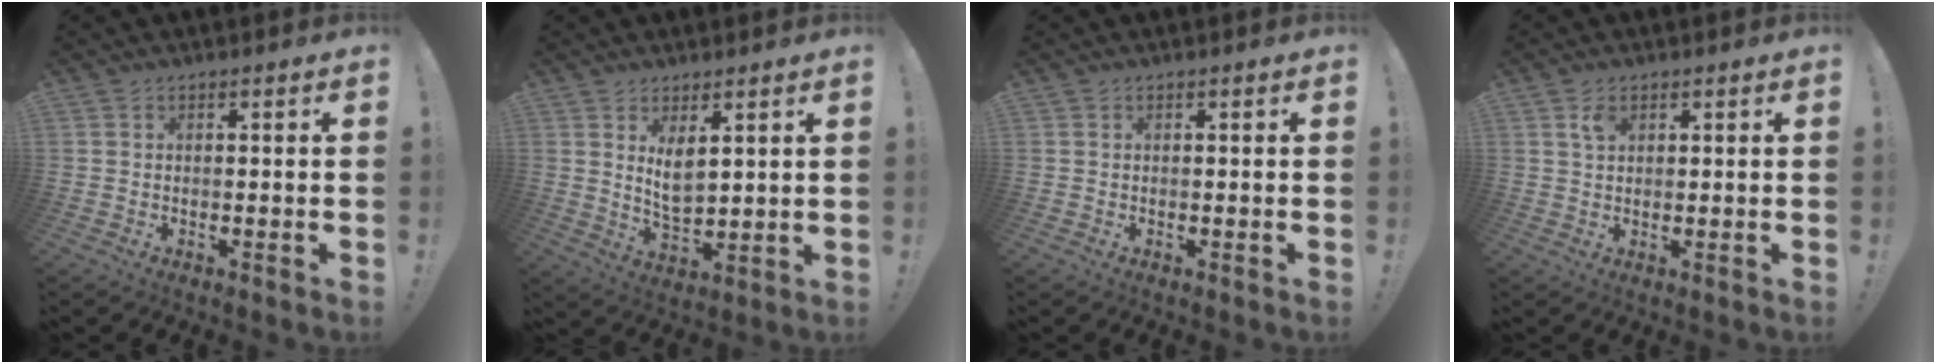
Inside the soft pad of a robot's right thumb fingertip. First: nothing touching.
{"total": 6.8, "force": [3.3, 3.1, 5.0], "torque": [-0.085, -0.023, 0.057]}
{"total": 0.0}
{"total": 3.2, "force": [1.7, 1.7, 2.1], "torque": [-0.029, -0.005, 0.029]}